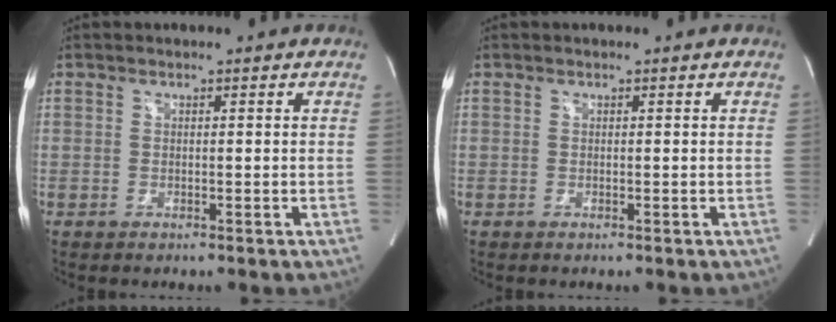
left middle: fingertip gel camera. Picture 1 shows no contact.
{"total": 0.0}